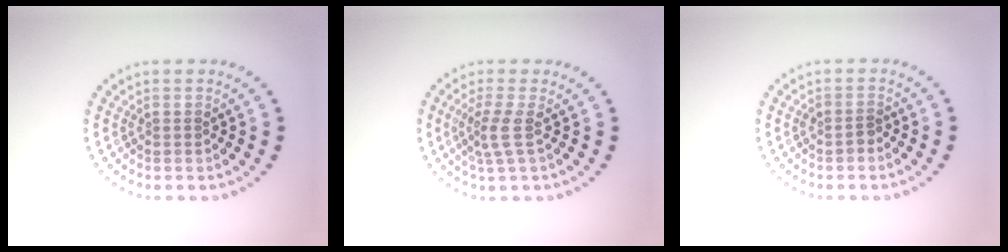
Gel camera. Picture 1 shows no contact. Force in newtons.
{"total": 2.3, "press": 1.6, "slide": 1.5}
{"total": 0.9, "press": 0.8, "slide": 0.4}